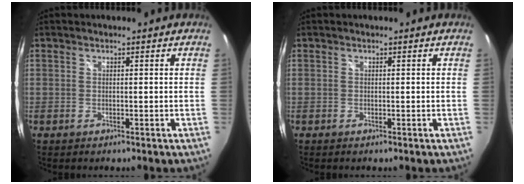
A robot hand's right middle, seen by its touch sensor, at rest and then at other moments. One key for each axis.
{"total": 0.0}